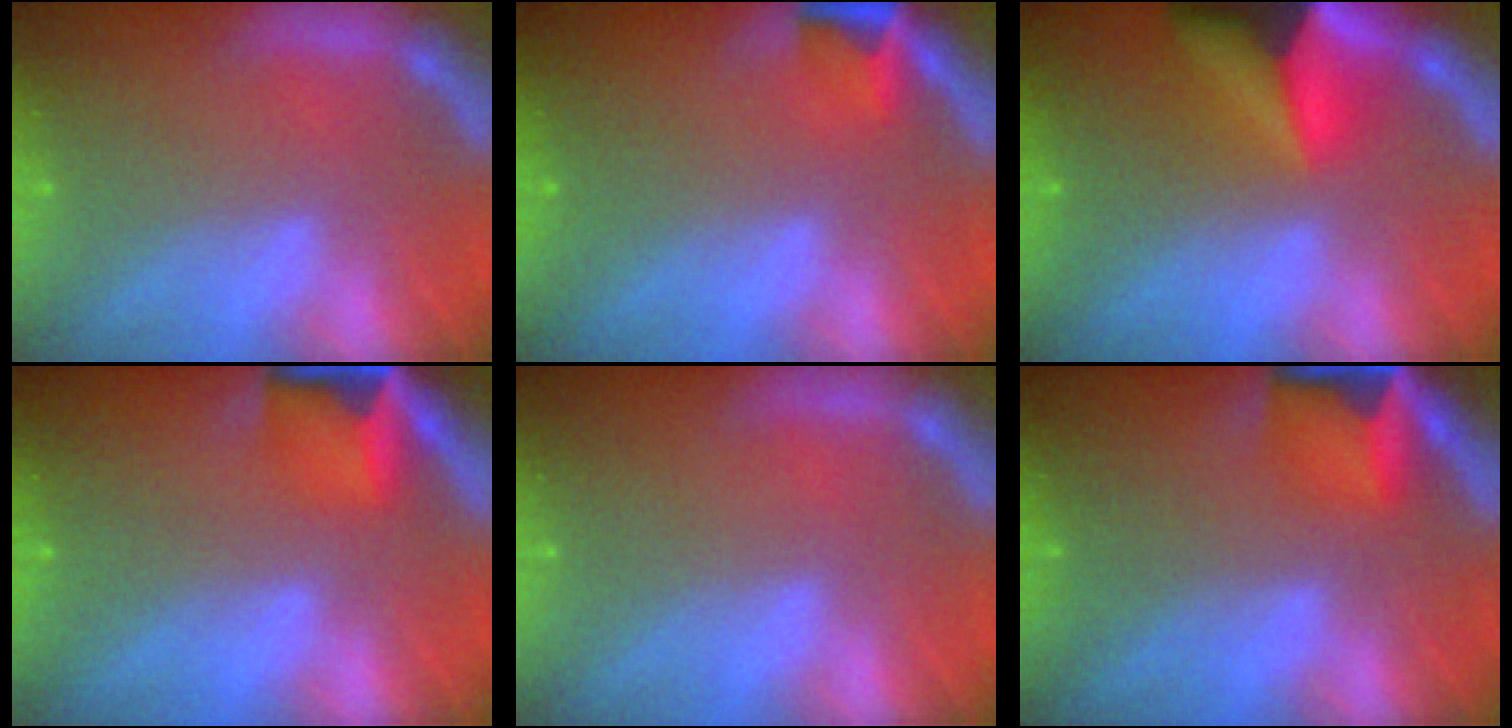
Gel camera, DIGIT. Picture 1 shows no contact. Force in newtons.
{"total": 2.4}
{"total": 9.6}
{"total": 4.9}
{"total": 0.0}
{"total": 5.4}